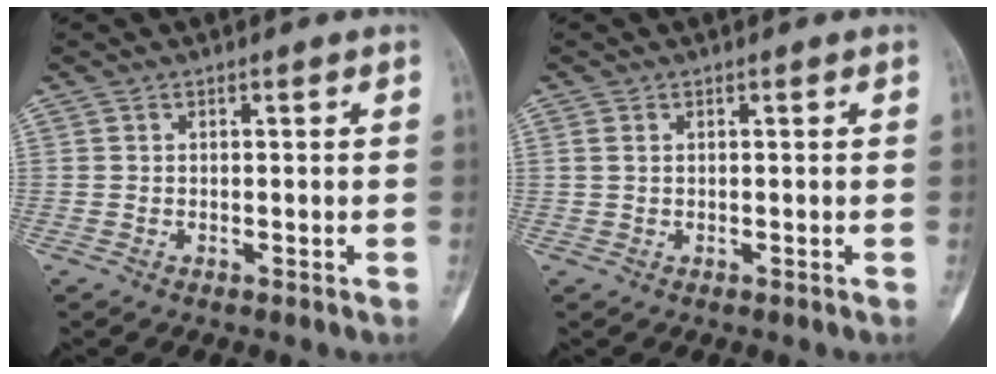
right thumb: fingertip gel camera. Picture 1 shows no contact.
{"total": 0.8, "force": [0.1, 0.5, 0.6], "torque": [-0.020, 0.006, 0.006]}